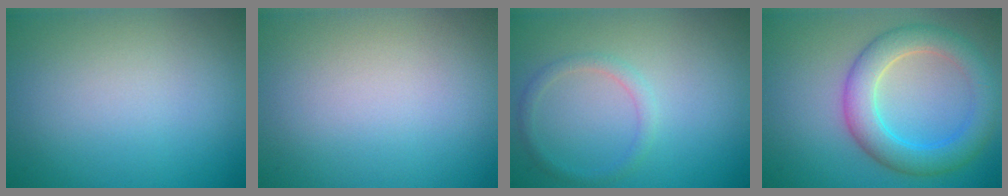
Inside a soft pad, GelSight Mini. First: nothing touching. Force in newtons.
{"total": 0.0}
{"total": 1.3, "press": 1.3, "slide": 0.1}
{"total": 5.2, "press": 5.2, "slide": 0.2}